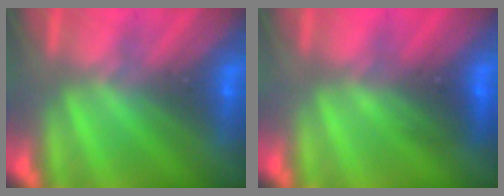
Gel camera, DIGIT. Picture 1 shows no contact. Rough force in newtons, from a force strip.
{"total": 2.7}